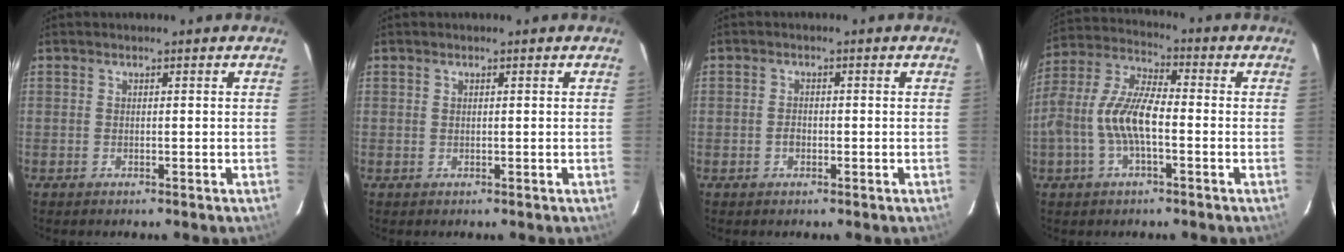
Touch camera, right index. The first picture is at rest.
{"total": 0.0}
{"total": 1.4, "force": [-0.6, 1.1, 0.6], "torque": [-0.010, 0.004, -0.009]}
{"total": 11.2, "force": [-2.7, 4.0, 10.1], "torque": [-0.217, 0.009, -0.053]}